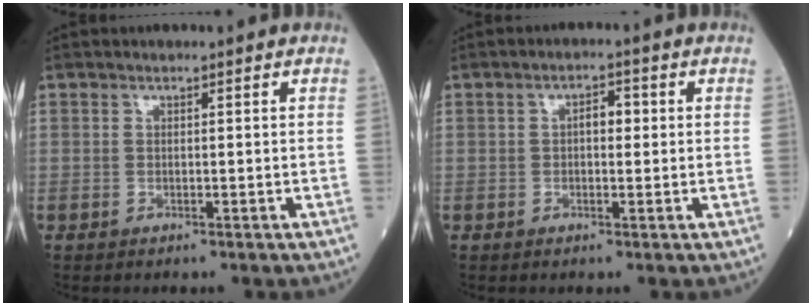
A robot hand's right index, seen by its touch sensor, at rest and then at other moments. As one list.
[{"total": 2.8, "force": [0.4, 1.3, 2.5], "torque": [-0.037, 0.011, 0.005]}]